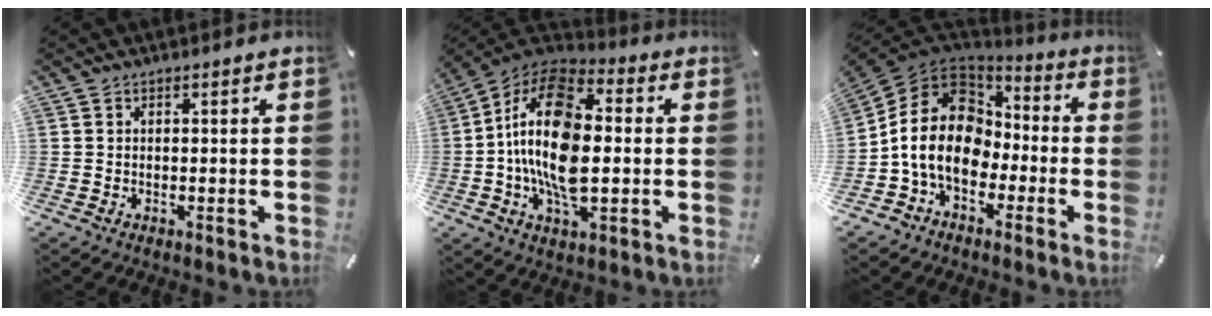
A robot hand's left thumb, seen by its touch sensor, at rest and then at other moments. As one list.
[{"total": 19.1, "force": [-0.7, 10.9, 15.7], "torque": [-0.328, -0.002, -0.021]}, {"total": 16.5, "force": [-2.5, 13.1, 9.7], "torque": [-0.214, 0.022, -0.048]}]